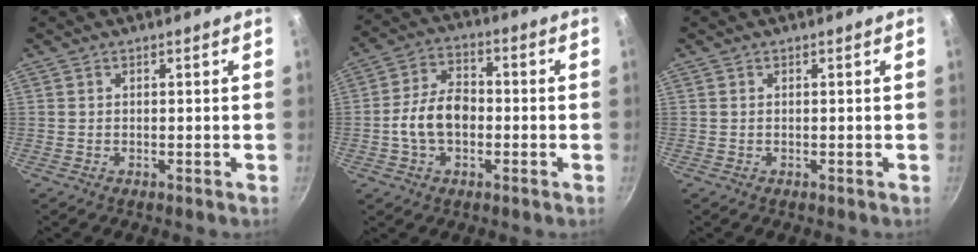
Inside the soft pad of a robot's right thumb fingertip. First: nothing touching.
{"total": 9.5, "force": [-1.6, 6.3, 6.9], "torque": [-0.106, 0.030, -0.038]}
{"total": 0.0}